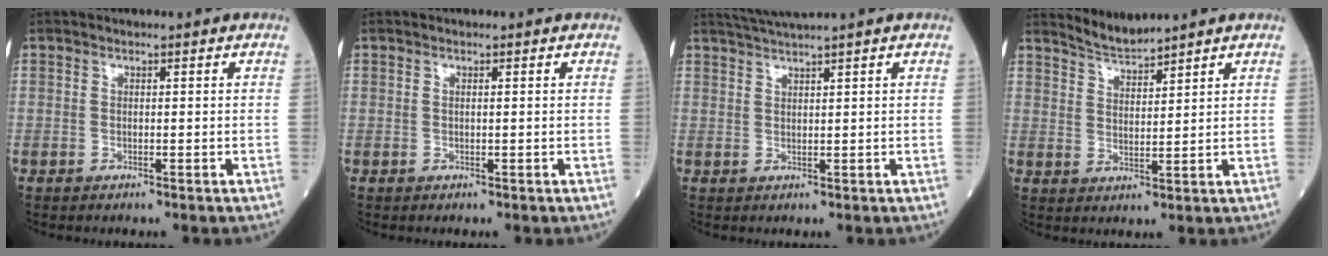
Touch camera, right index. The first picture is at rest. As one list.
[{"total": 0.0}, {"total": 3.2, "force": [2.8, -1.3, 0.9], "torque": [-0.020, 0.004, 0.060]}, {"total": 3.7, "force": [3.7, -0.5, -0.1], "torque": [-0.003, -0.004, 0.077]}]